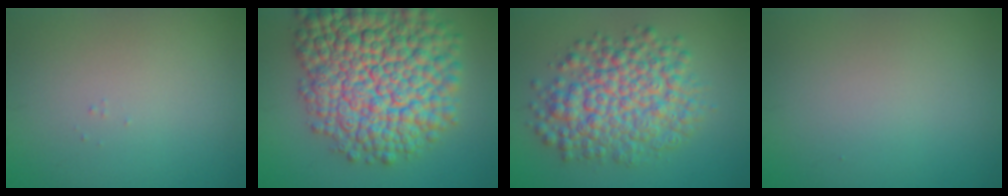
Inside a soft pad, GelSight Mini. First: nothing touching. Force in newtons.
{"total": 15.3, "press": 15.3, "slide": 0.7}
{"total": 7.7, "press": 7.7, "slide": 0.1}
{"total": 0.0}